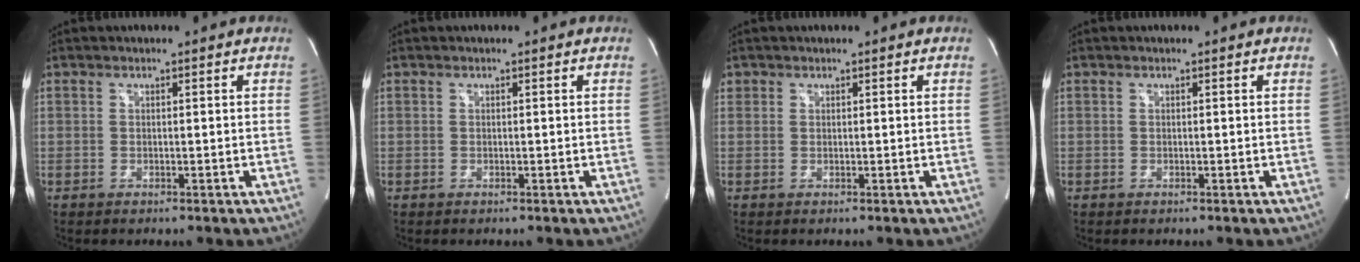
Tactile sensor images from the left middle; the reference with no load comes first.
{"total": 0.0}
{"total": 0.6, "force": [0.3, 0.5, 0.0], "torque": [0.005, 0.004, 0.005]}
{"total": 0.0}